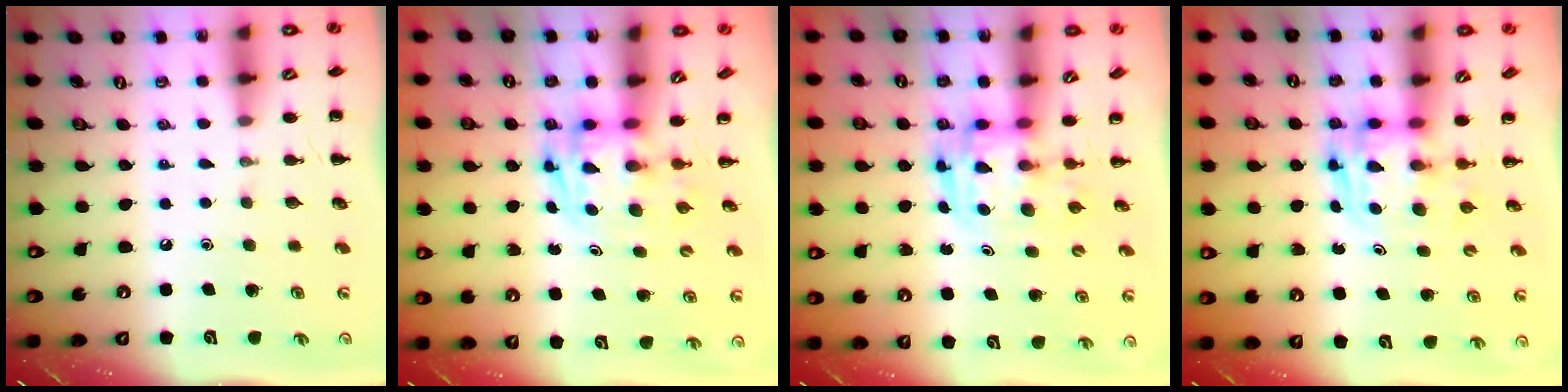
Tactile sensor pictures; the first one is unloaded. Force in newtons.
{"total": 2.8, "press": 2.7, "slide": 0.5}
{"total": 3.3, "press": 3.3, "slide": 0.7}
{"total": 2.7, "press": 2.7, "slide": 0.2}